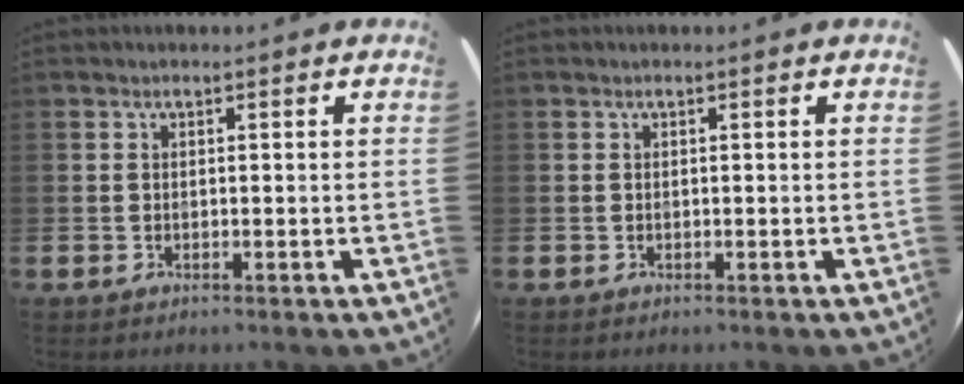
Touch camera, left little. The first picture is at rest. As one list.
[{"total": 0.0}]